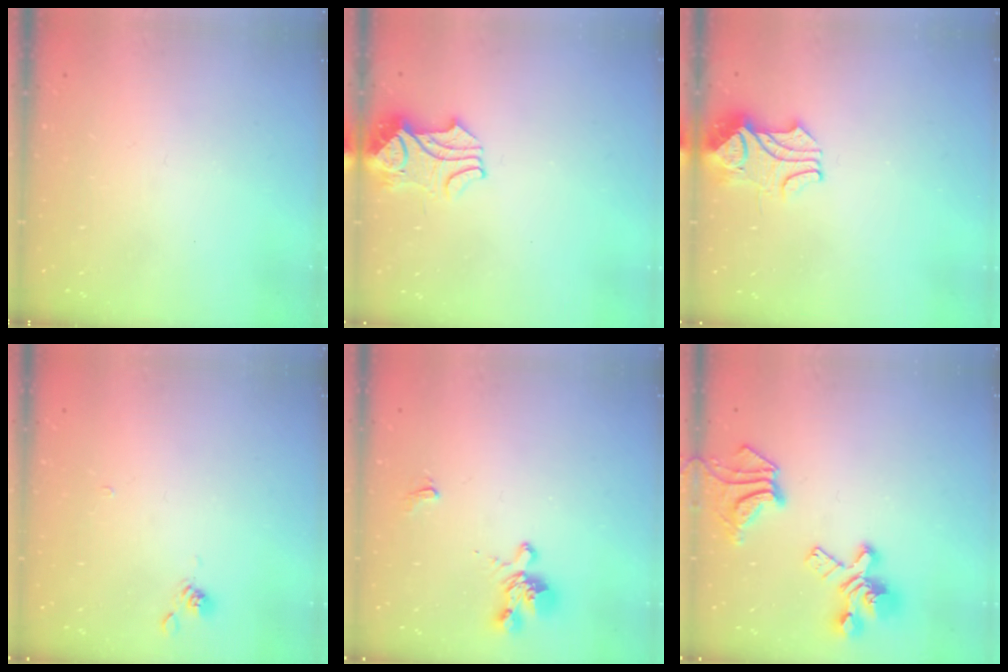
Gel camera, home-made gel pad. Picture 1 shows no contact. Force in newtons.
{"total": 2.1, "press": 2.0, "slide": 0.5}
{"total": 2.3, "press": 2.2, "slide": 0.7}
{"total": 4.3, "press": 4.3, "slide": 0.3}
{"total": 1.2, "press": 0.4, "slide": 1.1}
{"total": 10.8, "press": 10.4, "slide": 2.6}